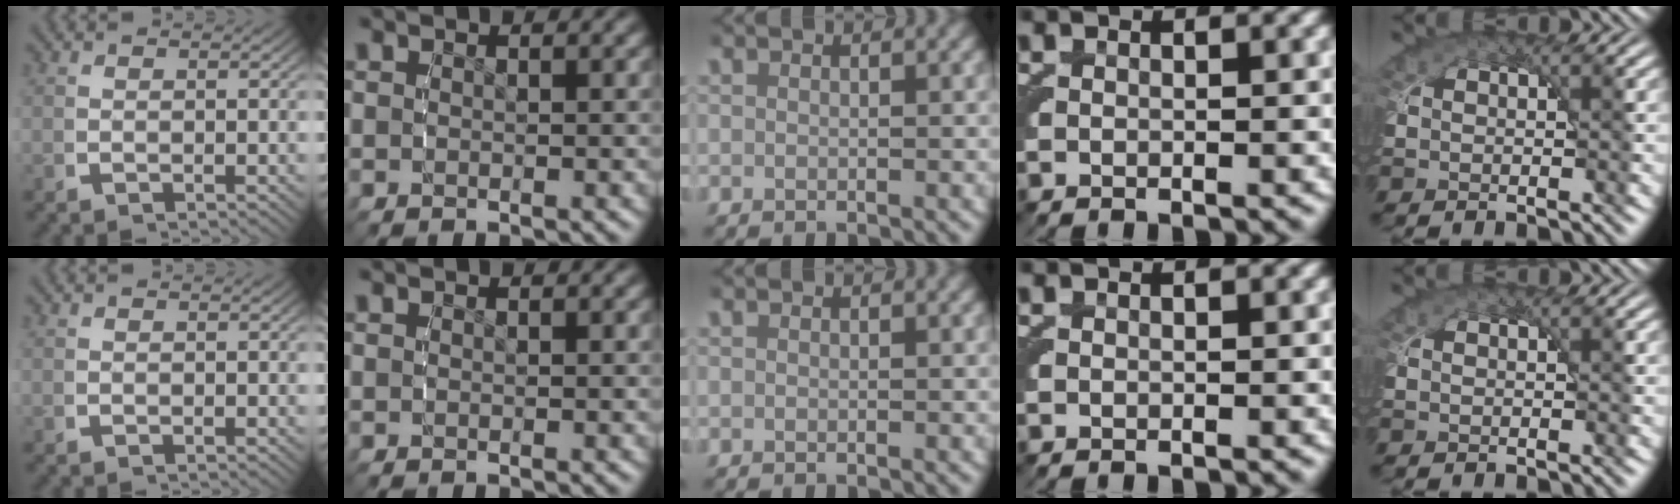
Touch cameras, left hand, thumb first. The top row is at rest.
{}